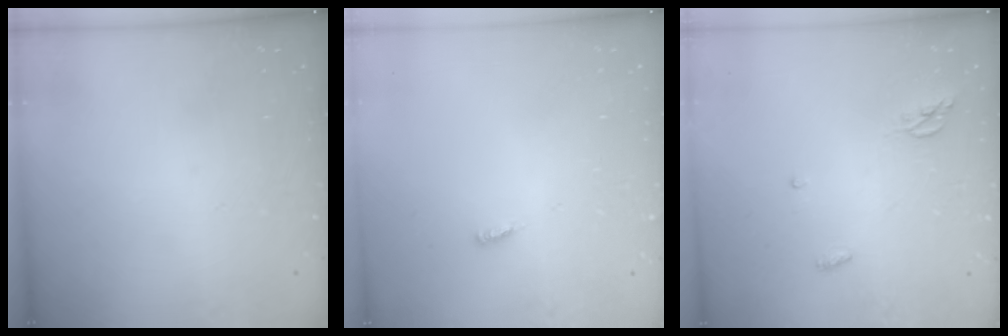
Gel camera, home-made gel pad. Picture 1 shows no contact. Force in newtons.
{"total": 2.6, "press": 2.6, "slide": 0.3}
{"total": 4.9, "press": 4.9, "slide": 0.2}